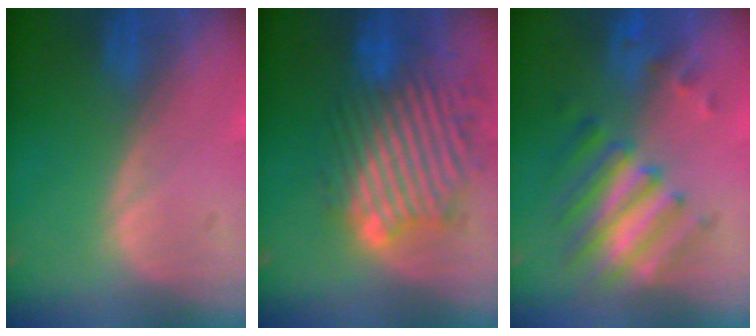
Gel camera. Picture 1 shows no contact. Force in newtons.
{"total": 11.0, "press": 10.2, "slide": 4.1}
{"total": 8.0, "press": 7.2, "slide": 3.6}